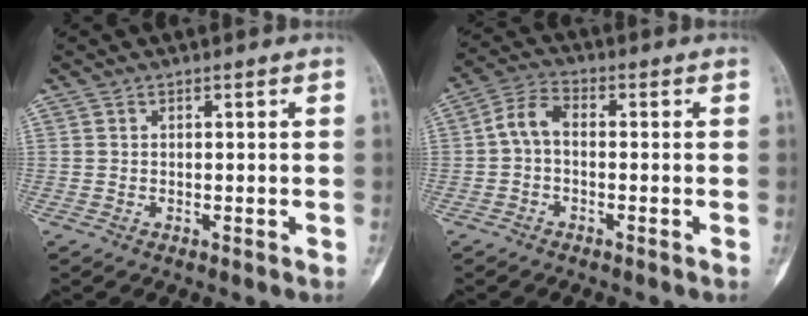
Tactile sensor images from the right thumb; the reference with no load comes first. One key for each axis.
{"total": 5.1, "fx": -0.4, "fy": 3.1, "fz": 4.1, "tx": -0.078, "ty": 0.019, "tz": -0.020}